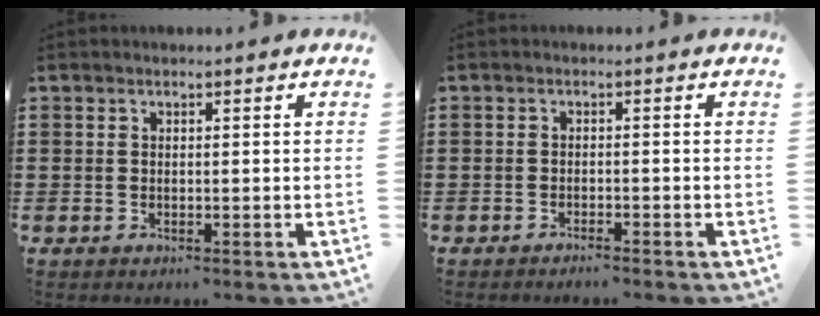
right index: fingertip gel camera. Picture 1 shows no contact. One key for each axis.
{"total": 1.2, "fx": -1.2, "fy": -0.2, "fz": 0.3, "tx": -0.009, "ty": -0.003, "tz": -0.022}